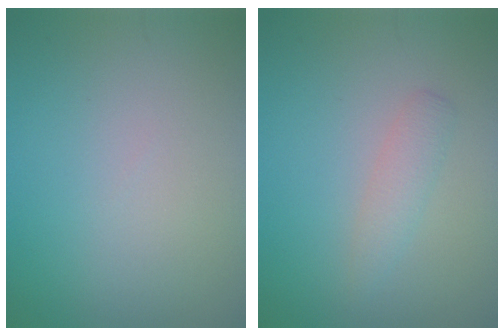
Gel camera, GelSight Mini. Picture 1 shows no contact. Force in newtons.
{"total": 1.7, "press": 1.7, "slide": 0.1}